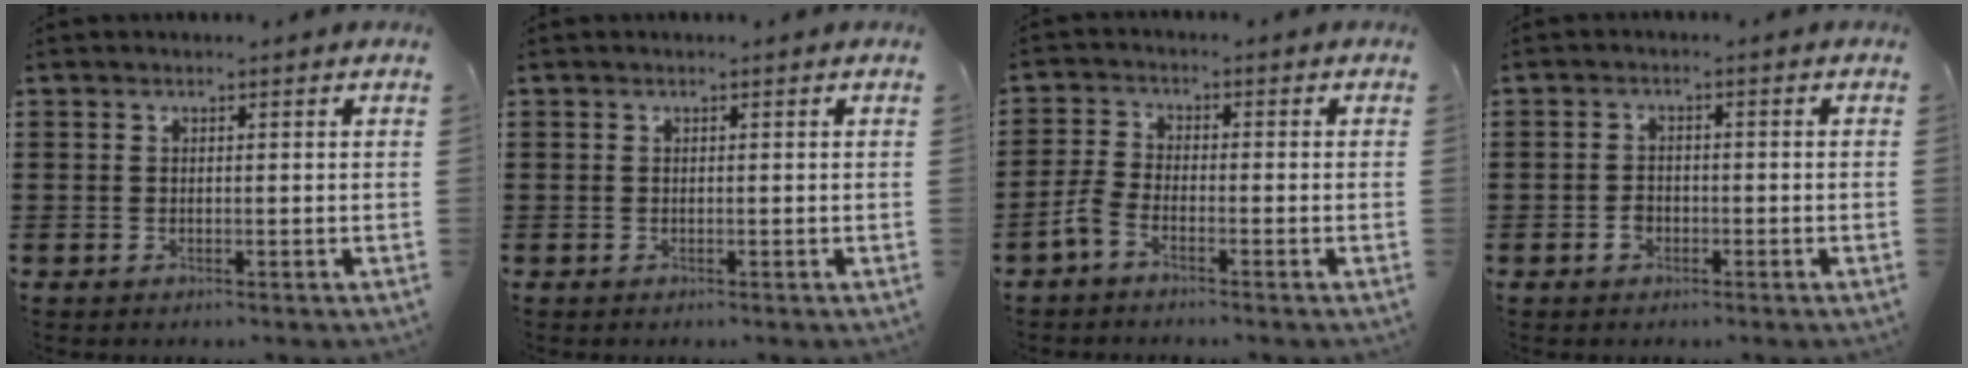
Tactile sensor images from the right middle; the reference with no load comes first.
{"total": 0.0}
{"total": 3.0, "force": [-2.0, 1.0, 1.9], "torque": [-0.054, -0.001, -0.045]}
{"total": 1.9, "force": [-0.9, 1.4, 0.9], "torque": [-0.019, 0.003, -0.019]}